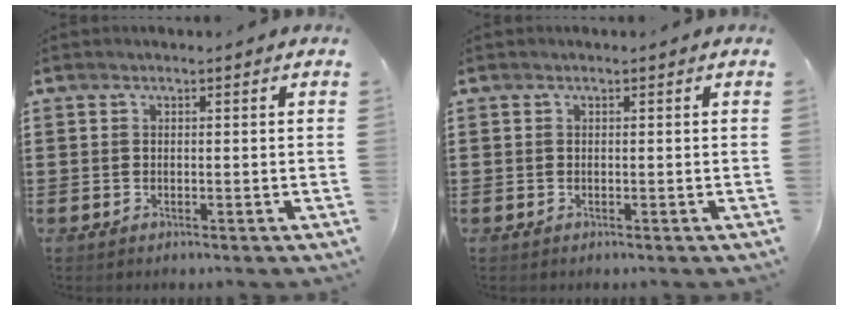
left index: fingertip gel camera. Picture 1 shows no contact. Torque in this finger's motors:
{"motor_torque": [0.00, 0.01, 0.00, 0.01]}